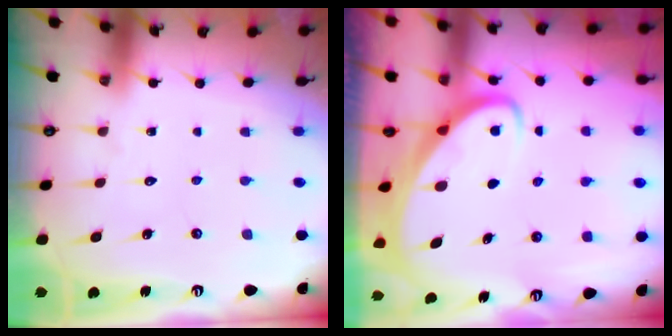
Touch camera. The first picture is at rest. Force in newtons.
{"total": 3.0, "press": 3.0, "slide": 0.4}